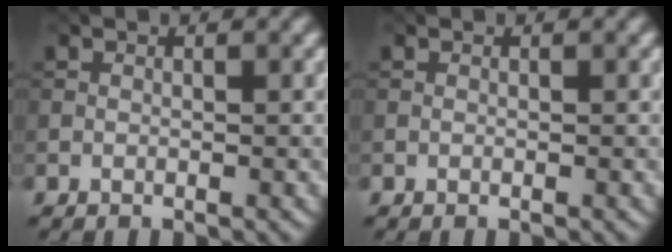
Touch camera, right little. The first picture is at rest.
{"total": 0.0}